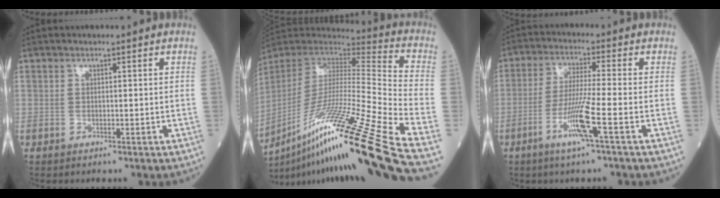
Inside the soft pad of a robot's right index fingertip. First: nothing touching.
{"total": 31.3, "force": [-20.4, -1.3, 23.7], "torque": [-0.387, -0.042, -0.360]}
{"total": 7.4, "force": [-3.3, -1.1, 6.6], "torque": [-0.132, -0.012, -0.069]}